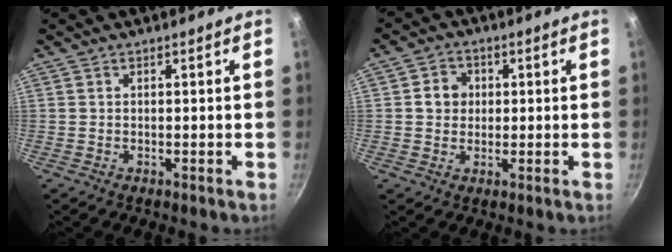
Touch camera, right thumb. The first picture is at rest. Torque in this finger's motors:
{"motor_torque": [0.35, 1.24, 0.06, -0.19, 0.04]}